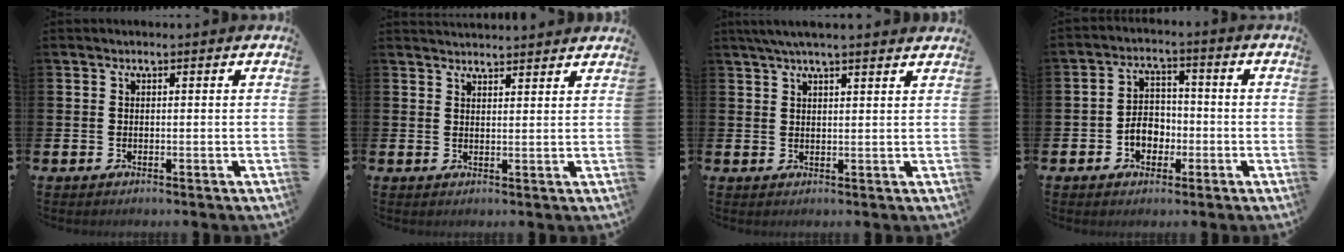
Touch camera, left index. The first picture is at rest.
{"total": 2.7, "force": [2.7, 0.0, -0.2], "torque": [0.006, -0.015, 0.048]}
{"total": 3.7, "force": [3.3, 0.1, 1.7], "torque": [-0.034, -0.005, 0.059]}
{"total": 4.5, "force": [-1.5, 3.5, 2.3], "torque": [-0.028, -0.001, -0.038]}